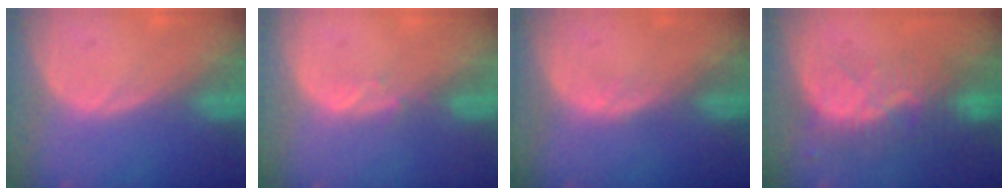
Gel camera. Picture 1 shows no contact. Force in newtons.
{"total": 1.4, "press": 1.2, "slide": 0.6}
{"total": 0.8, "press": 0.7, "slide": 0.2}
{"total": 8.1, "press": 7.3, "slide": 3.6}